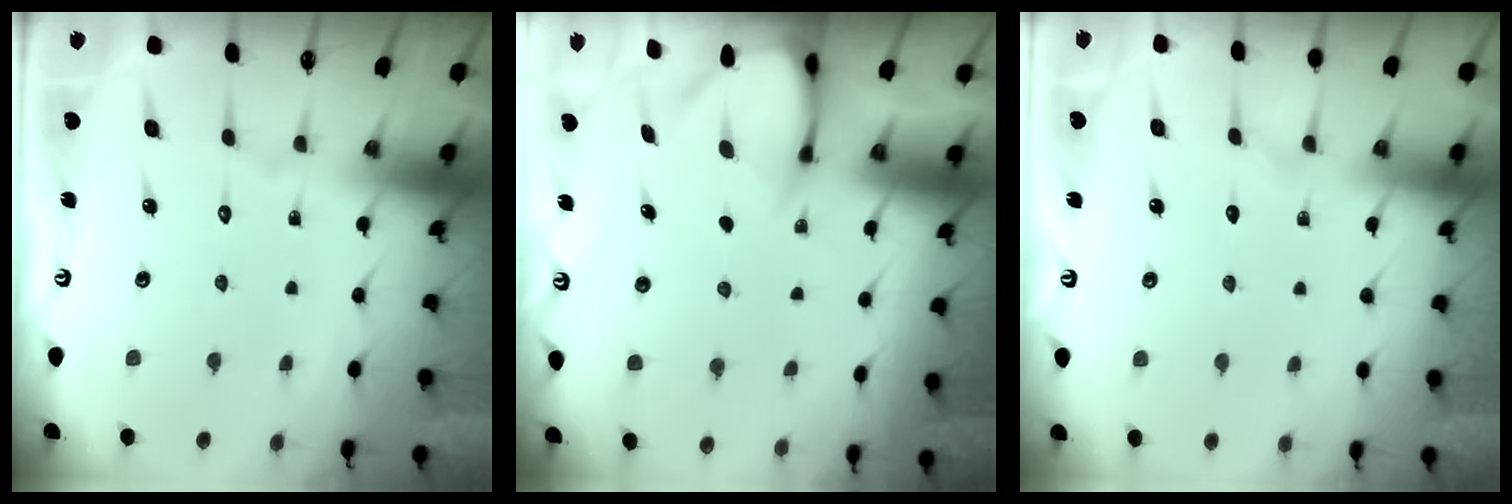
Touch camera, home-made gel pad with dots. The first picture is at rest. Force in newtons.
{"total": 3.5, "press": 3.4, "slide": 0.3}
{"total": 3.4, "press": 3.3, "slide": 0.6}